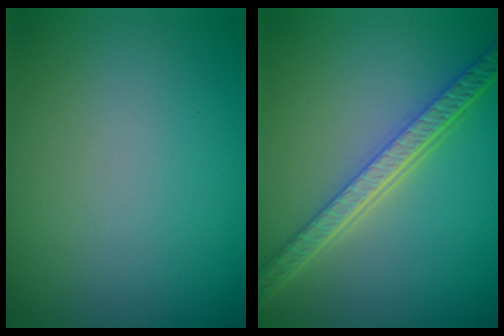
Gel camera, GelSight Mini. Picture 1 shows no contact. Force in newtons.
{"total": 5.6, "press": 4.4, "slide": 3.5}